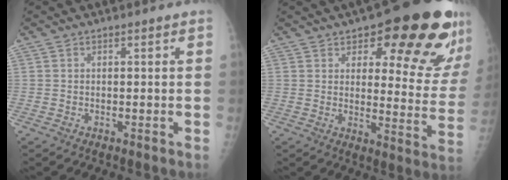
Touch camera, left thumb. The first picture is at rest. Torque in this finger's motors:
{"motor_torque": [0.63, 0.58, 0.21, -0.08, 0.21]}